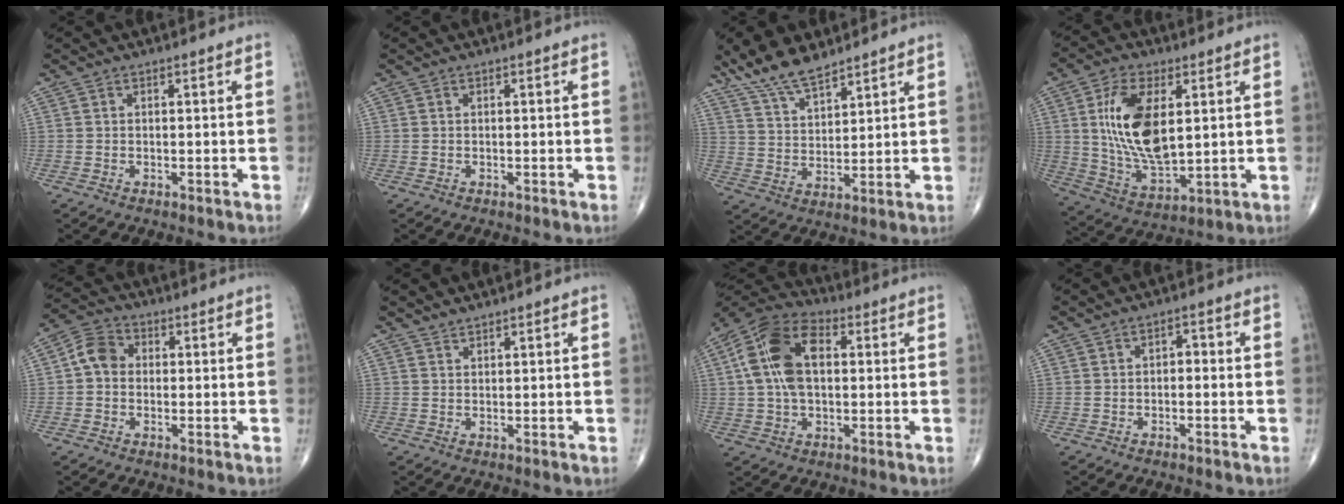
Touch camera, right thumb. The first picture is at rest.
{"total": 0.0}
{"total": 9.5, "force": [7.8, 3.0, 4.6], "torque": [-0.075, -0.040, 0.156]}
{"total": 16.1, "force": [3.3, 8.0, 13.6], "torque": [-0.250, -0.019, 0.070]}
{"total": 5.5, "force": [0.1, 4.5, 3.2], "torque": [-0.050, 0.018, -0.009]}
{"total": 1.0, "force": [1.0, 0.1, 0.0], "torque": [0.001, -0.008, 0.020]}
{"total": 14.2, "force": [2.2, 8.1, 11.4], "torque": [-0.220, 0.026, 0.032]}
{"total": 2.0, "force": [-0.2, 1.2, 1.5], "torque": [-0.011, 0.011, -0.010]}